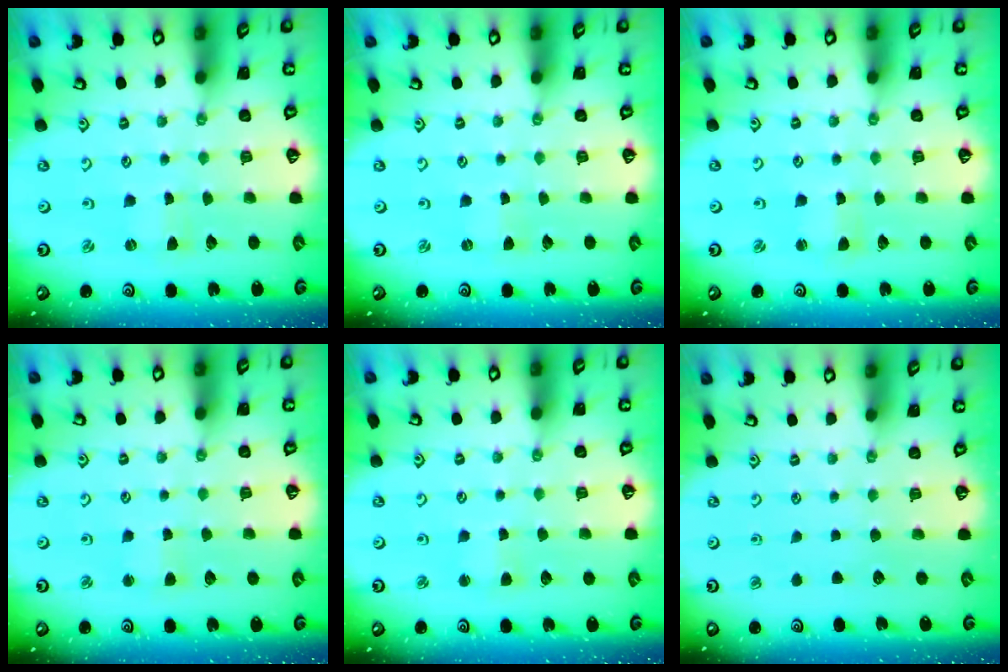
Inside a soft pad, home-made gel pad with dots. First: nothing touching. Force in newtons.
{"total": 0.0}
{"total": 1.2, "press": 1.1, "slide": 0.3}
{"total": 2.6, "press": 2.6, "slide": 0.4}
{"total": 2.2, "press": 2.2, "slide": 0.2}
{"total": 0.0}